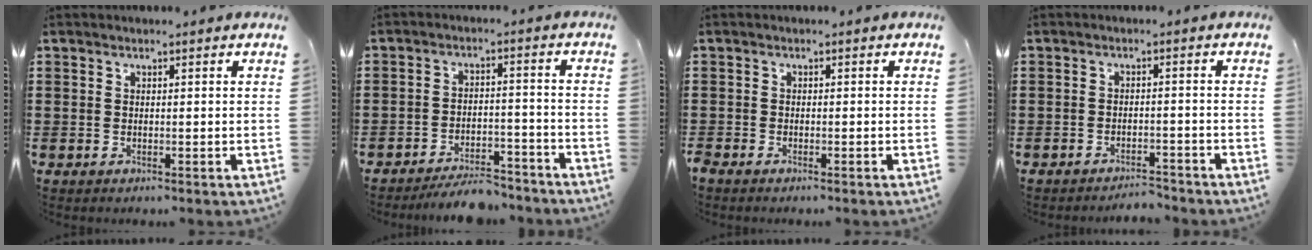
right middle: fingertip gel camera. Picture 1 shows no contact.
{"total": 5.4, "force": [-5.2, 0.6, 1.5], "torque": [-0.030, 0.001, -0.102]}
{"total": 0.6, "force": [-0.6, 0.1, 0.2], "torque": [-0.005, -0.003, -0.011]}
{"total": 2.6, "force": [-2.6, 0.2, 0.1], "torque": [-0.009, 0.001, -0.054]}